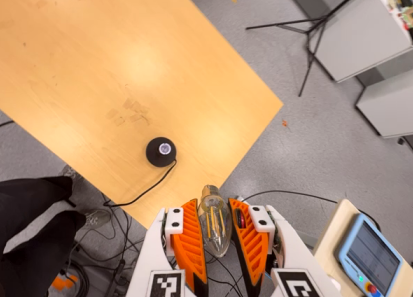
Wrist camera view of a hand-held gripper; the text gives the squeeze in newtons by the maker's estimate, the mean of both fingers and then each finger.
{"total": 12.4, "left": 12.4, "right": 12.5}